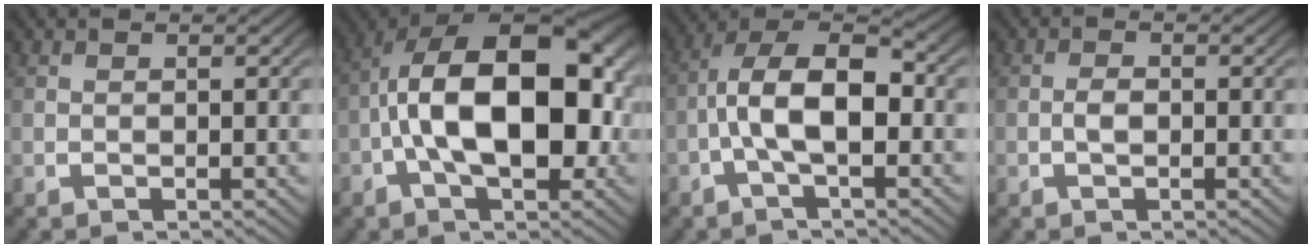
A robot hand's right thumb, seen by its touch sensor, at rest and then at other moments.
{"total": 17.9, "force": [-0.3, 10.9, 14.2], "torque": [-0.237, -0.033, 0.002]}
{"total": 9.1, "force": [-0.7, 5.2, 7.4], "torque": [-0.152, -0.022, -0.013]}
{"total": 1.2, "force": [-0.4, 0.7, 1.0], "torque": [-0.024, -0.005, -0.006]}